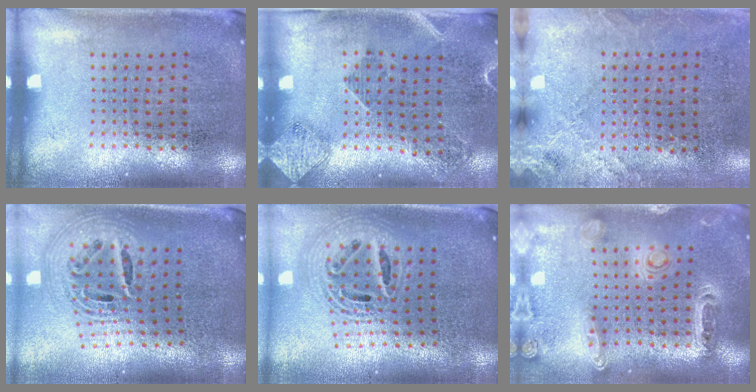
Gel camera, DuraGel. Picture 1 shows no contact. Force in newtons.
{"total": 1.8, "press": 1.5, "slide": 1.1}
{"total": 2.6, "press": 2.3, "slide": 1.1}
{"total": 2.5, "press": 1.7, "slide": 1.9}
{"total": 2.3, "press": 1.8, "slide": 1.4}
{"total": 1.3, "press": 1.3, "slide": 0.2}